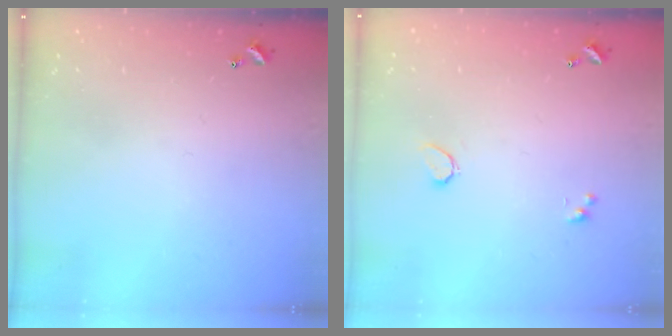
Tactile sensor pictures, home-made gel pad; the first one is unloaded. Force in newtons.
{"total": 0.8, "press": 0.7, "slide": 0.4}